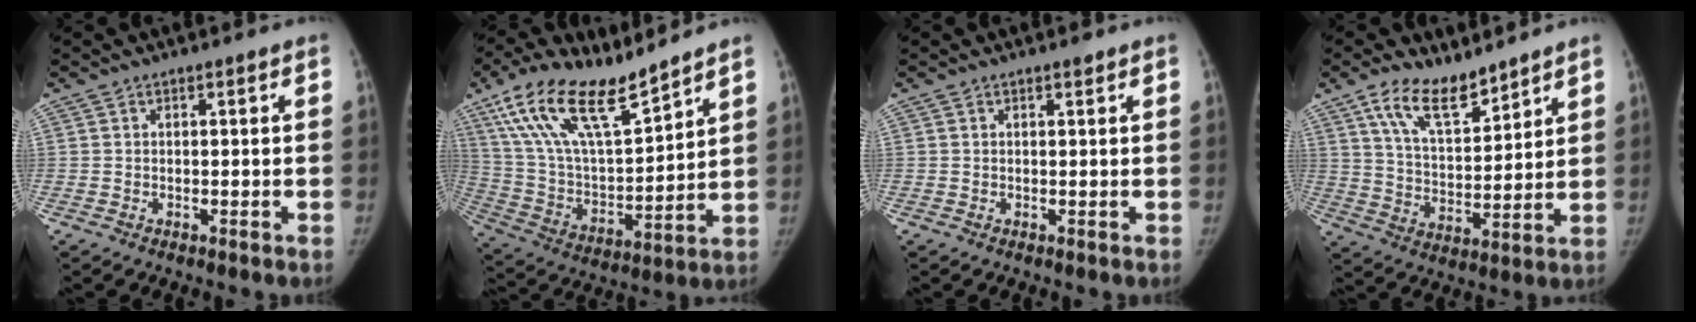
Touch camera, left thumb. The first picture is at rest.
{"total": 19.8, "force": [13.8, 6.3, 12.6], "torque": [-0.214, -0.053, 0.266]}
{"total": 0.7, "force": [0.5, 0.2, 0.4], "torque": [-0.008, -0.003, 0.008]}
{"total": 11.8, "force": [8.5, 4.9, 6.4], "torque": [-0.094, -0.054, 0.165]}